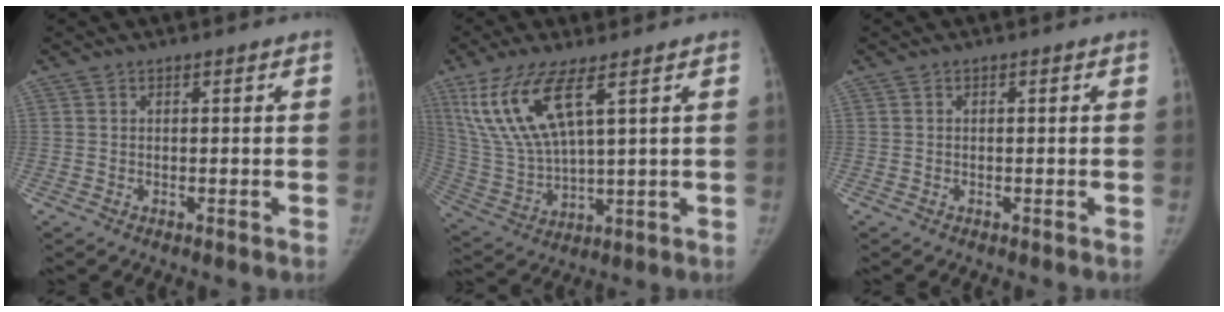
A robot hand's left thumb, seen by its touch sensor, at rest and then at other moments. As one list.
[{"total": 14.0, "force": [7.2, 4.2, 11.3], "torque": [-0.249, -0.031, 0.159]}, {"total": 0.0}]